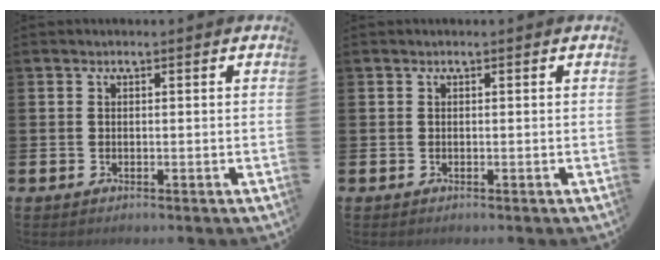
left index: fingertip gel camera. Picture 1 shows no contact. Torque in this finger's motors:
{"motor_torque": [0.00, 0.00, 0.04, -0.01]}